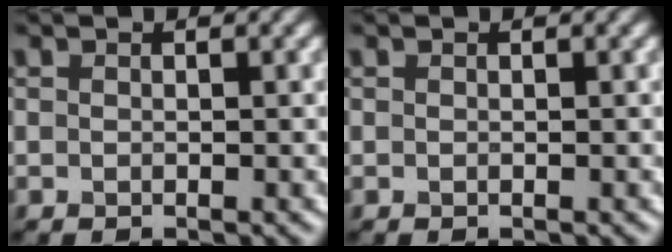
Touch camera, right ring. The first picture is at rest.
{"total": 0.0}